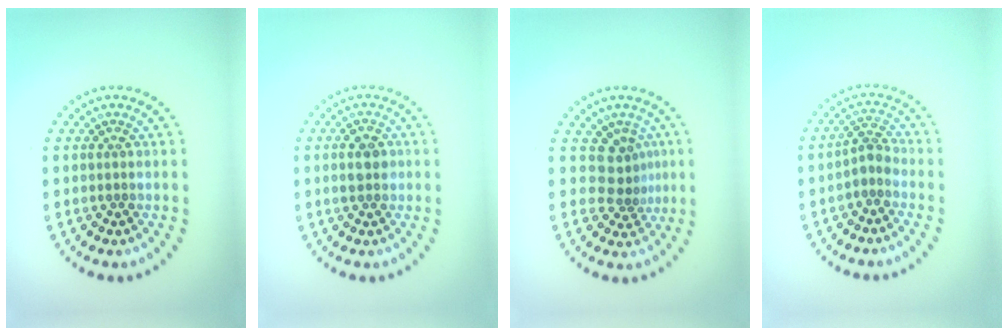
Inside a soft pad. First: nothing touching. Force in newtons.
{"total": 2.5, "press": 2.5, "slide": 0.2}
{"total": 2.8, "press": 1.7, "slide": 2.2}
{"total": 2.0, "press": 1.5, "slide": 1.4}